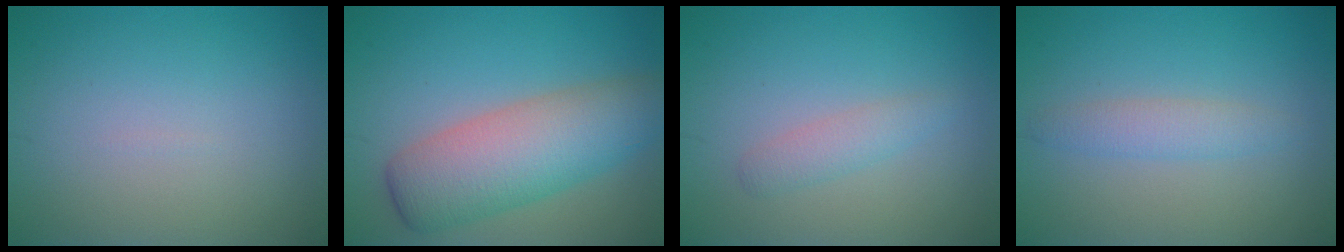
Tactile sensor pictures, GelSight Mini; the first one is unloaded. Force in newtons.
{"total": 7.5, "press": 7.5, "slide": 0.3}
{"total": 1.1, "press": 1.1, "slide": 0.1}
{"total": 2.0, "press": 2.0, "slide": 0.1}